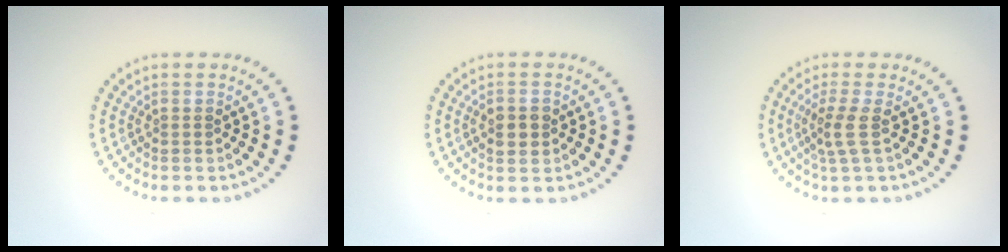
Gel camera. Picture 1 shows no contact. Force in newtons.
{"total": 2.5, "press": 2.5, "slide": 0.1}
{"total": 2.3, "press": 1.6, "slide": 1.6}